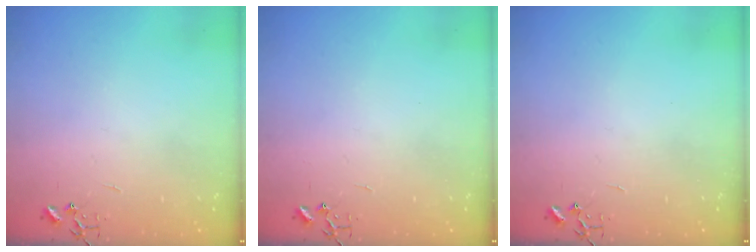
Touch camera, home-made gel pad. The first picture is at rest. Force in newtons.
{"total": 0.0}
{"total": 0.0}